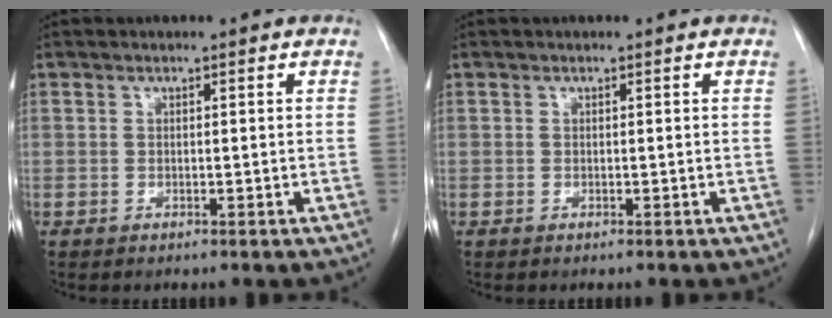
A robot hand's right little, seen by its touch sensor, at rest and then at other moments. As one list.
[{"total": 0.0}]